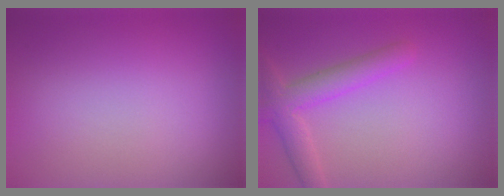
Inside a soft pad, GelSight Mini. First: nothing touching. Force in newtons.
{"total": 3.6, "press": 3.6, "slide": 0.2}